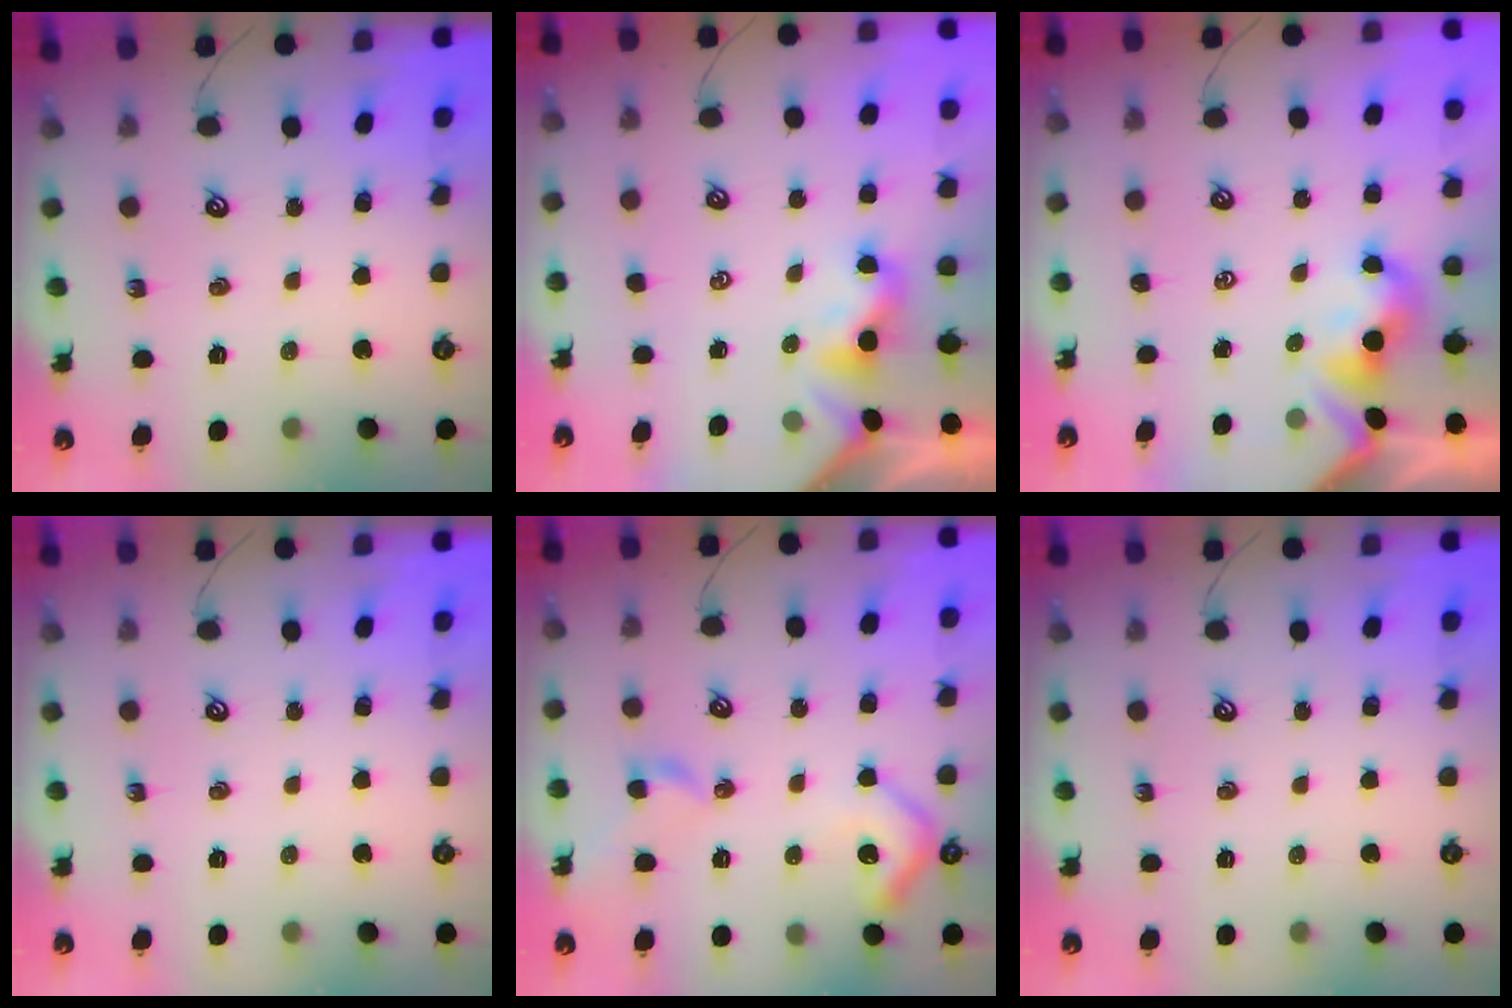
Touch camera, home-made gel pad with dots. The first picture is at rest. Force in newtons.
{"total": 1.9, "press": 1.8, "slide": 0.6}
{"total": 1.9, "press": 1.8, "slide": 0.6}
{"total": 0.0}
{"total": 7.9, "press": 7.8, "slide": 1.1}
{"total": 0.0}